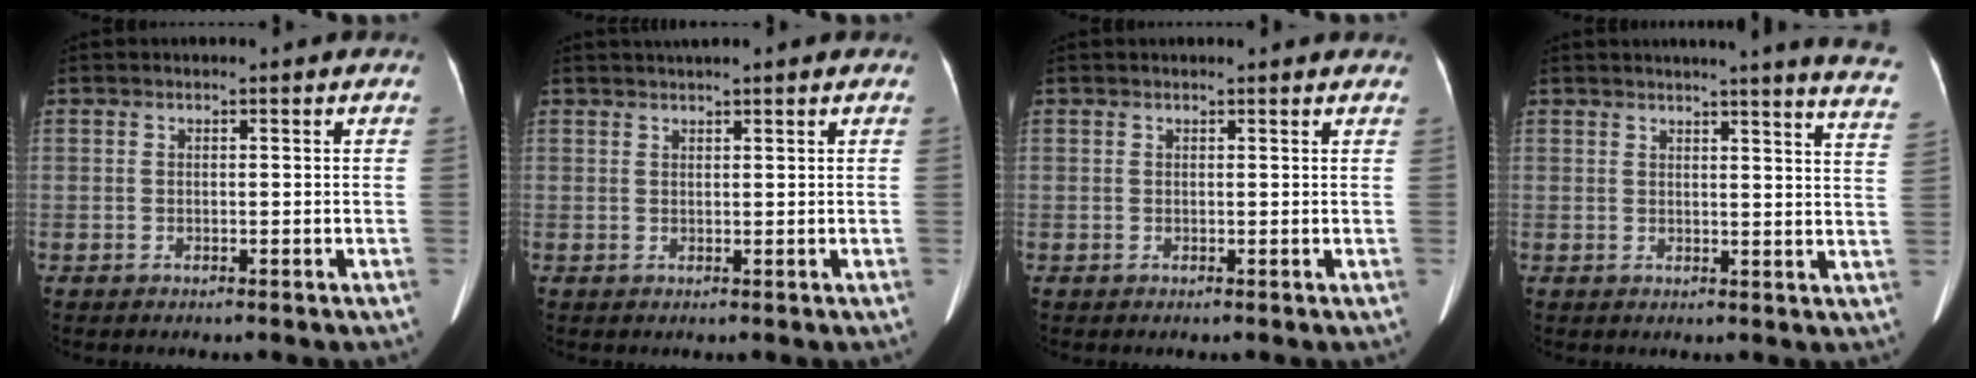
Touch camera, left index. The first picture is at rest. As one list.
[{"total": 4.0, "force": [3.5, 0.3, 2.0], "torque": [-0.029, 0.035, 0.053]}, {"total": 3.3, "force": [3.2, 0.4, 0.9], "torque": [-0.014, 0.013, 0.027]}, {"total": 14.5, "force": [13.1, -0.8, 6.1], "torque": [-0.074, -0.075, 0.127]}]